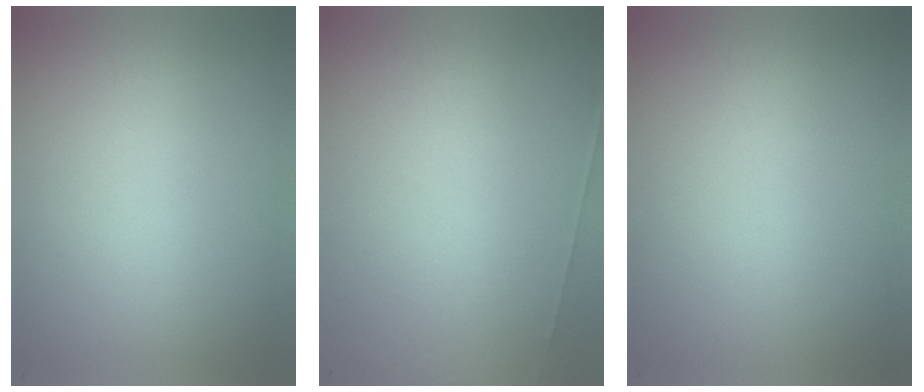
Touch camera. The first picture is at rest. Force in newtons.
{"total": 7.5}
{"total": 0.0}